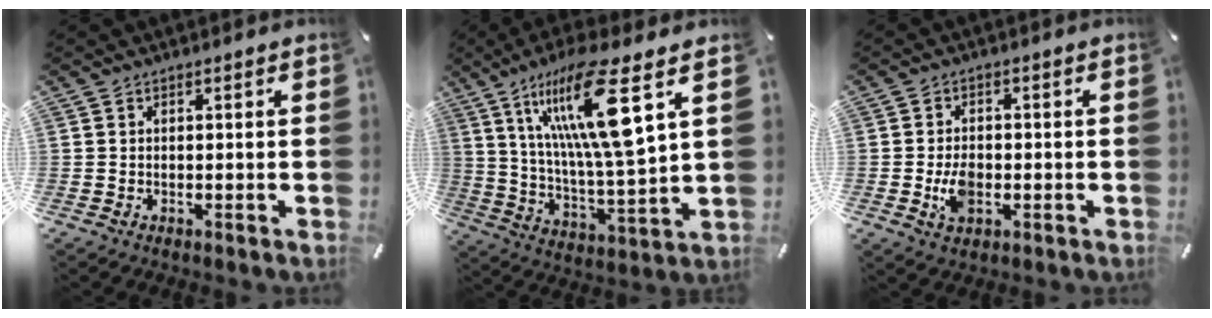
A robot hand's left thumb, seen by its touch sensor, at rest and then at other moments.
{"total": 19.0, "force": [9.9, 2.9, 16.0], "torque": [-0.313, -0.042, 0.144]}
{"total": 5.4, "force": [-1.2, 3.6, 3.9], "torque": [-0.085, 0.001, -0.022]}